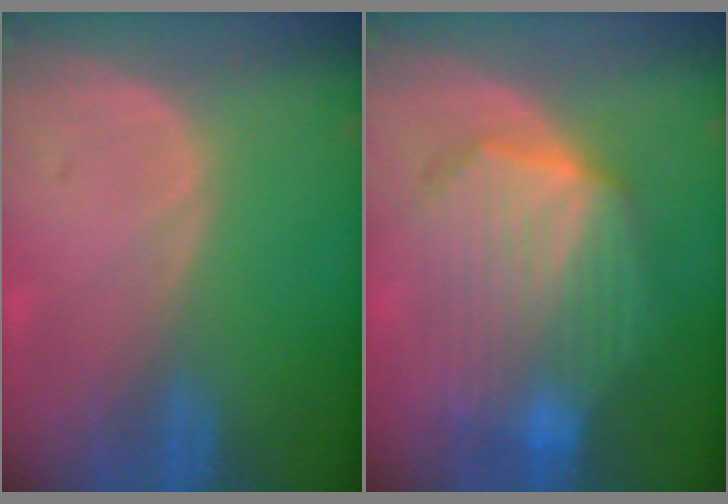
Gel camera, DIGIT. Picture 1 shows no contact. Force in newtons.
{"total": 10.8, "press": 10.8, "slide": 0.8}